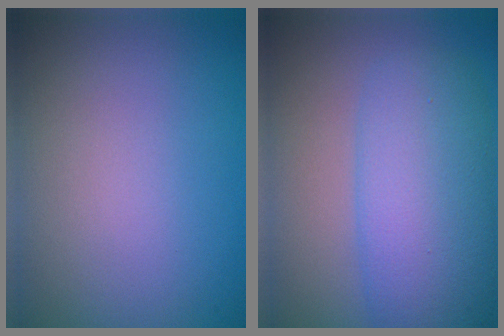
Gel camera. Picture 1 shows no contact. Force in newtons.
{"total": 8.2, "press": 8.2, "slide": 0.2}